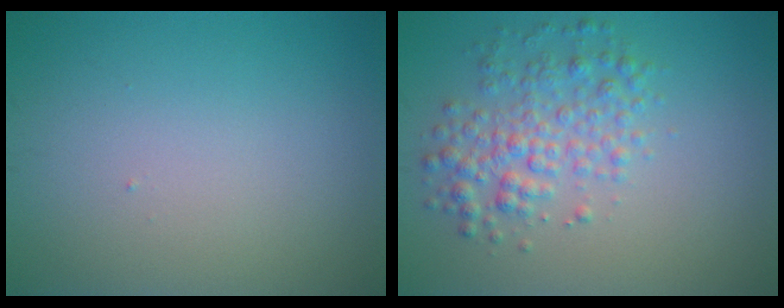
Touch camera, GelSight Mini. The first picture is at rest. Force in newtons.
{"total": 3.8, "press": 3.8, "slide": 0.1}